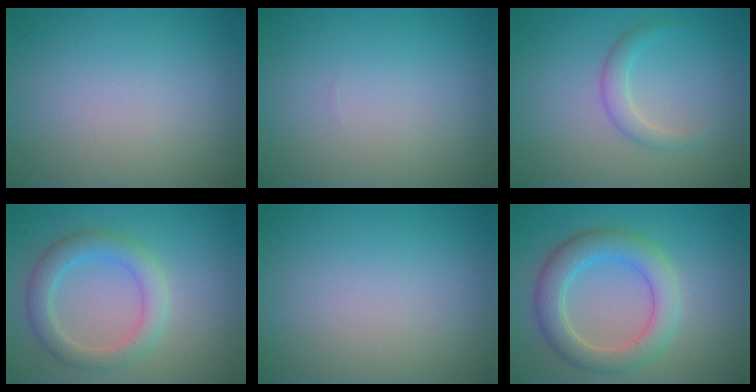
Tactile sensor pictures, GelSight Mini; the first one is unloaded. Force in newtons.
{"total": 0.0}
{"total": 1.7, "press": 1.7, "slide": 0.0}
{"total": 3.6, "press": 3.6, "slide": 0.4}
{"total": 0.0}
{"total": 4.8, "press": 4.7, "slide": 0.3}